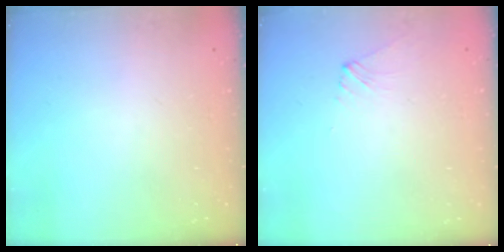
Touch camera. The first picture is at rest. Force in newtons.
{"total": 1.8, "press": 1.8, "slide": 0.3}